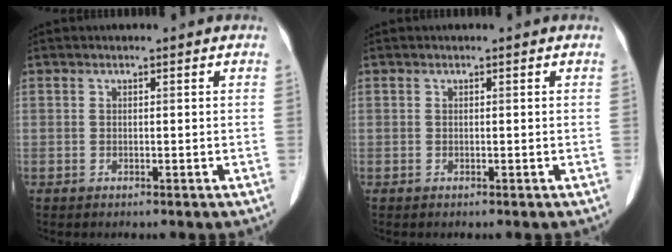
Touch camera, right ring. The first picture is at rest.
{"total": 0.0}